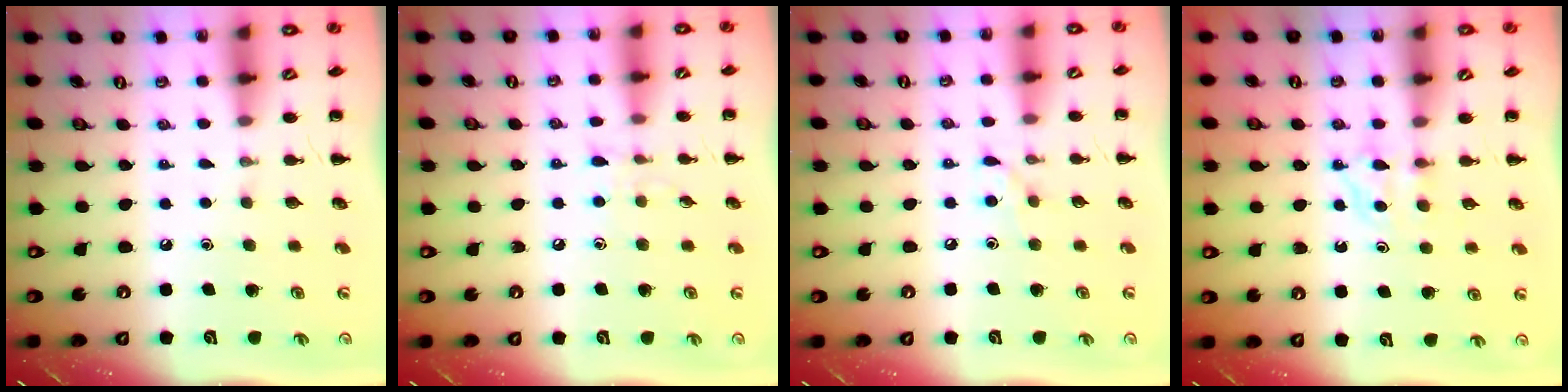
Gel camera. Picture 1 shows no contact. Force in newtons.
{"total": 4.9, "press": 4.5, "slide": 1.8}
{"total": 6.0, "press": 5.6, "slide": 2.1}
{"total": 5.1, "press": 5.0, "slide": 1.0}